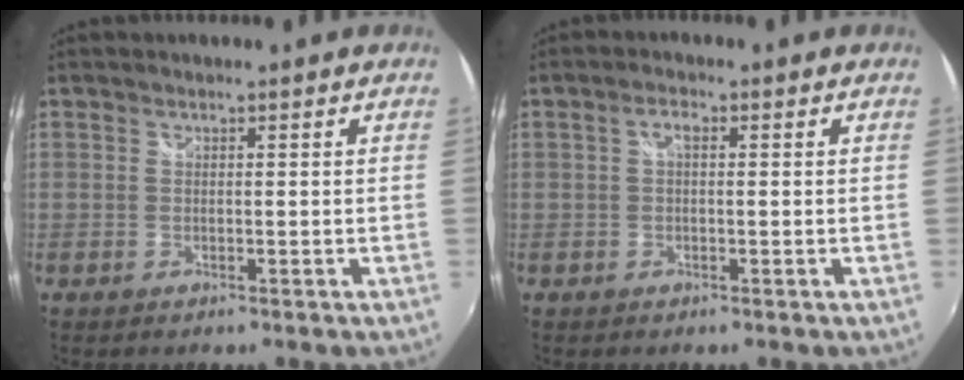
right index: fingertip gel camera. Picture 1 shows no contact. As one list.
[{"total": 1.8, "force": [0.1, 0.9, 1.6], "torque": [-0.031, 0.007, -0.001]}]